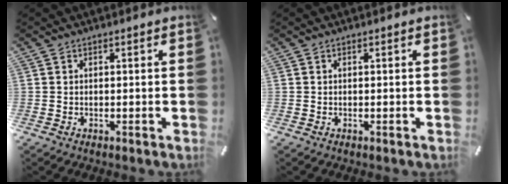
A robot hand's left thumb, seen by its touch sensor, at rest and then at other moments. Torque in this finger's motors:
{"motor_torque": [0.01, 0.01, 0.00, 0.00, 0.00]}